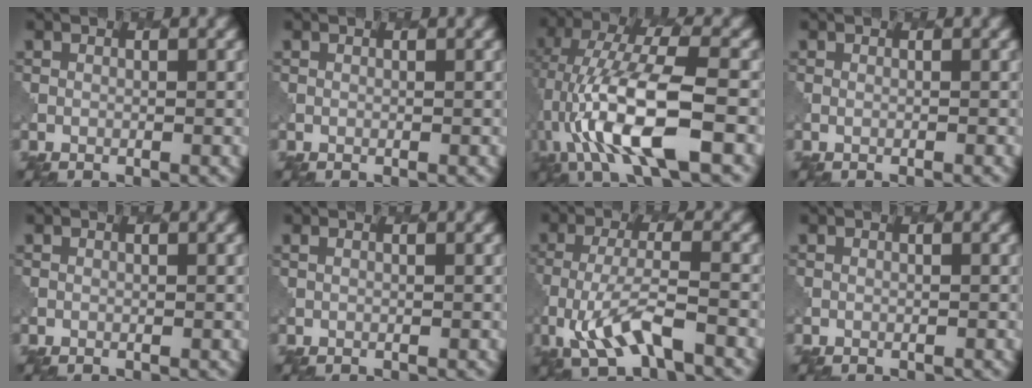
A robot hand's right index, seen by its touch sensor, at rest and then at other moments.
{"total": 0.0}
{"total": 10.3, "force": [-2.6, 3.1, 9.4], "torque": [-0.182, 0.011, -0.049]}
{"total": 0.6, "force": [0.1, 0.3, 0.5], "torque": [0.001, -0.008, -0.004]}
{"total": 0.0}
{"total": 0.7, "force": [0.5, 0.3, 0.5], "torque": [-0.007, -0.006, 0.006]}
{"total": 5.3, "force": [-2.4, 1.8, 4.4], "torque": [-0.093, -0.006, -0.047]}
{"total": 0.0}